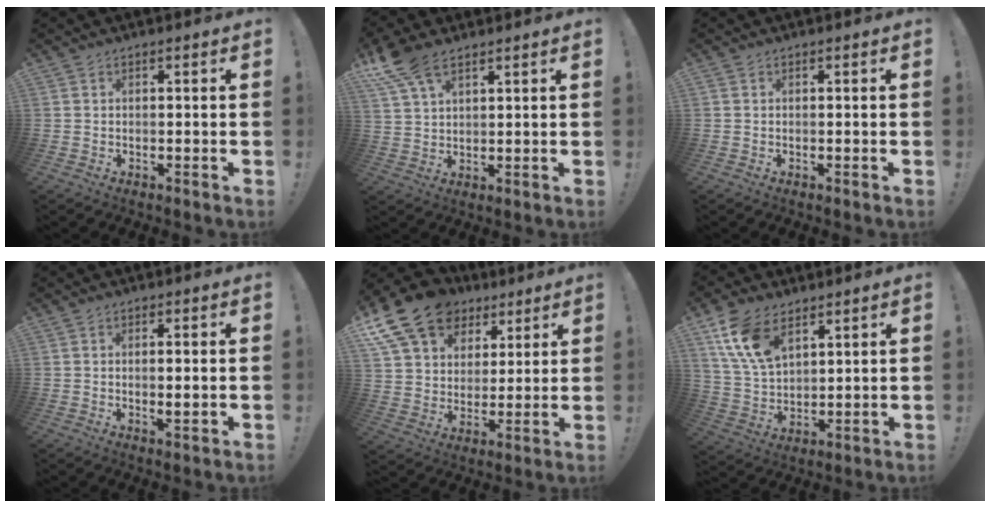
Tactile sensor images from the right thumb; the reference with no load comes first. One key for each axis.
{"total": 9.4, "fx": 6.5, "fy": 4.2, "fz": 5.4, "tx": -0.101, "ty": -0.025, "tz": 0.125}
{"total": 0.0}
{"total": 2.4, "fx": 0.3, "fy": 0.3, "fz": 2.4, "tx": -0.032, "ty": -0.008, "tz": 0.003}
{"total": 18.9, "fx": 11.2, "fy": 12.6, "fz": 8.4, "tx": -0.142, "ty": -0.063, "tz": 0.218}
{"total": 13.7, "fx": 7.8, "fy": 7.9, "fz": 8.1, "tx": -0.167, "ty": -0.030, "tz": 0.149}